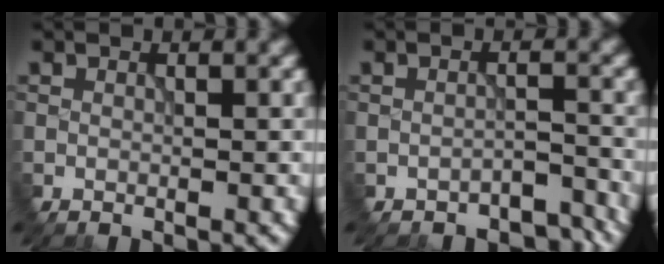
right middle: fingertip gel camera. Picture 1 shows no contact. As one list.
[{"total": 2.4, "force": [-2.2, 0.8, 0.7], "torque": [-0.011, 0.004, -0.031]}]